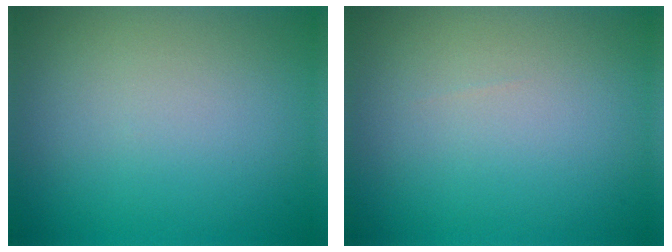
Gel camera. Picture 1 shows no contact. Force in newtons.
{"total": 0.0}